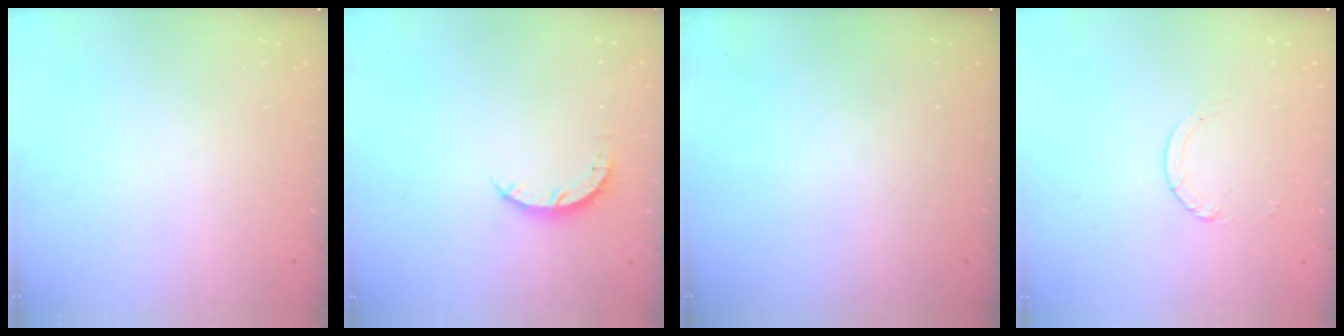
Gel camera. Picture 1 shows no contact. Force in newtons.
{"total": 4.2, "press": 4.1, "slide": 0.4}
{"total": 0.0}
{"total": 2.5, "press": 2.4, "slide": 0.2}